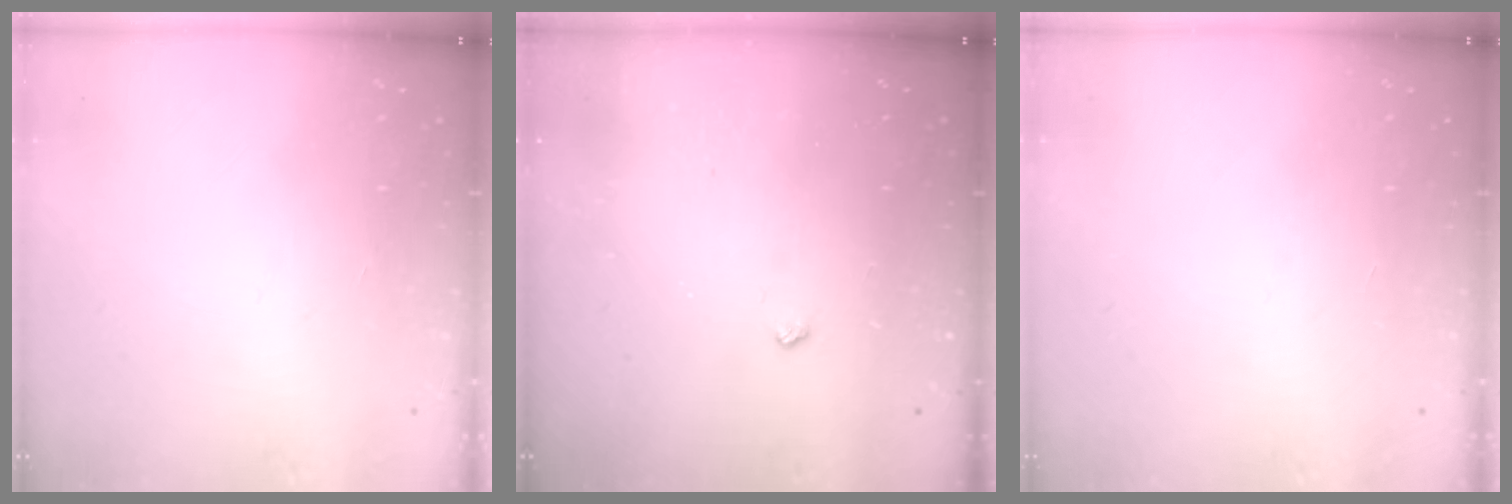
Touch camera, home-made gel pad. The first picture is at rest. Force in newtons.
{"total": 2.5, "press": 2.4, "slide": 0.5}
{"total": 0.0}